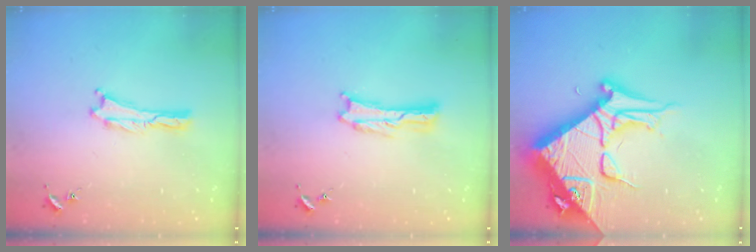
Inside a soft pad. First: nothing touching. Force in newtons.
{"total": 0.8, "press": 0.8, "slide": 0.2}
{"total": 15.4, "press": 15.3, "slide": 1.7}